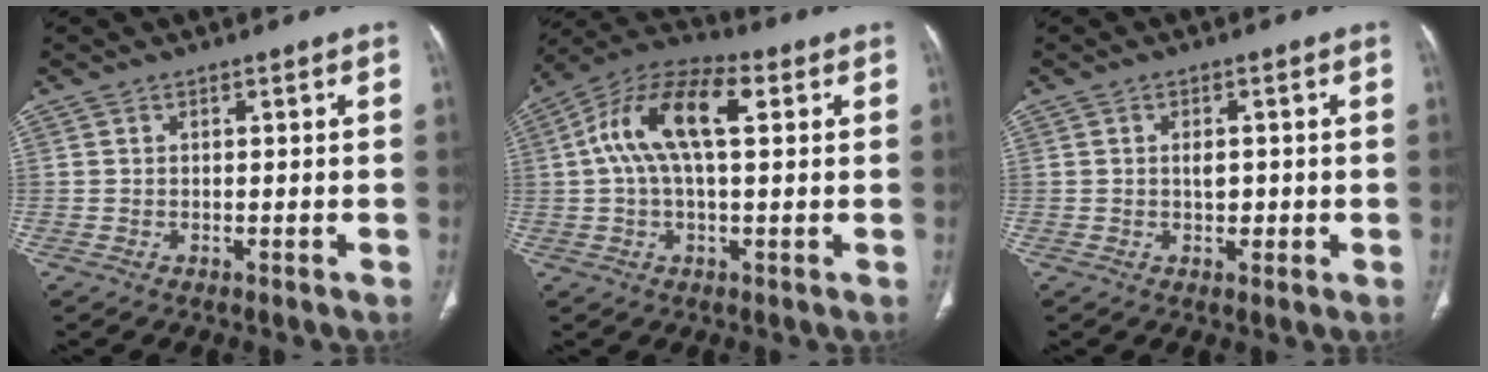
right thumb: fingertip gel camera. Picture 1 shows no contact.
{"total": 13.9, "force": [3.2, 6.3, 12.0], "torque": [-0.230, 0.038, 0.052]}
{"total": 2.7, "force": [0.1, 1.7, 2.1], "torque": [-0.028, 0.000, 0.002]}